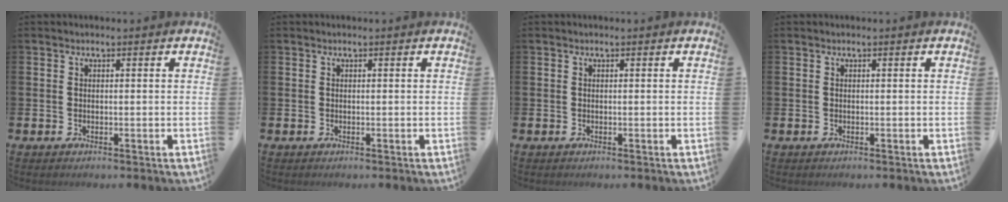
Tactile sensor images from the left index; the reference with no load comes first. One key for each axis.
{"total": 0.0}
{"total": 0.0}
{"total": 0.0}